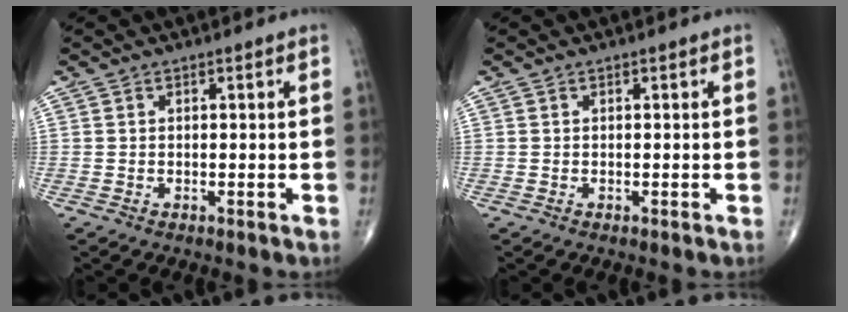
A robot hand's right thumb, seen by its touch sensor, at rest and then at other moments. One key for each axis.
{"total": 0.0}